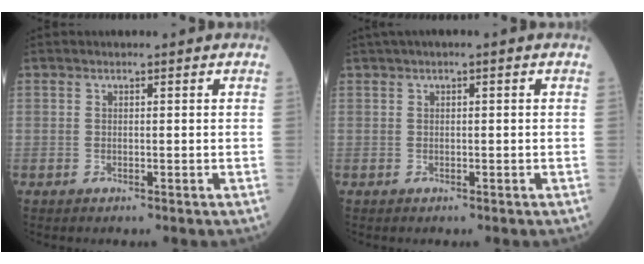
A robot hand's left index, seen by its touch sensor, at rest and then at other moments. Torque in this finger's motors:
{"motor_torque": [0.54, -0.88, 0.33, 0.10]}